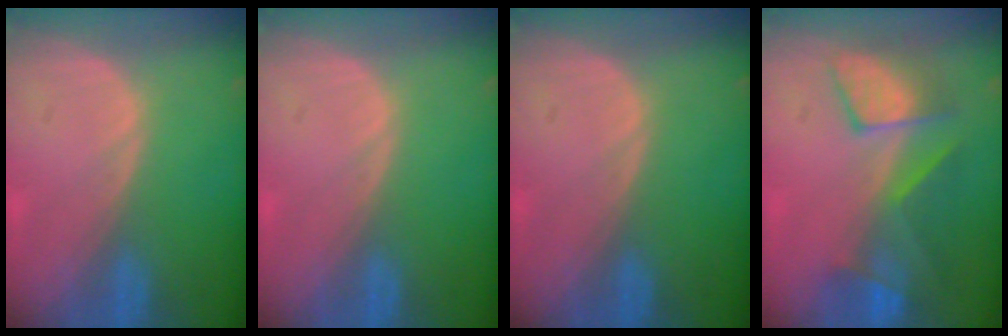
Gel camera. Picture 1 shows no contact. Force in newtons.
{"total": 0.0}
{"total": 0.0}
{"total": 8.2, "press": 7.9, "slide": 2.4}